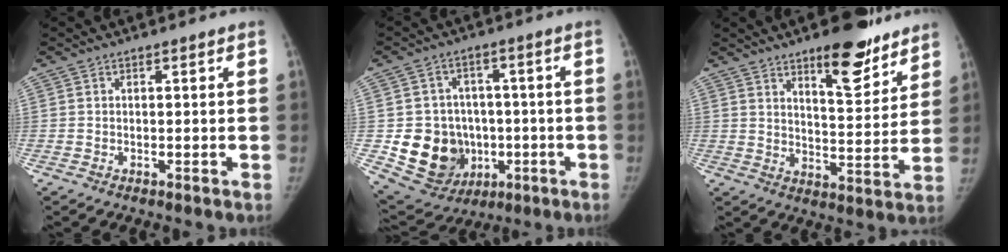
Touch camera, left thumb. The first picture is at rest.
{"total": 14.3, "force": [-2.6, 12.6, 6.3], "torque": [-0.077, 0.014, -0.020]}
{"total": 13.3, "force": [9.2, 4.6, 8.4], "torque": [-0.081, -0.062, 0.138]}